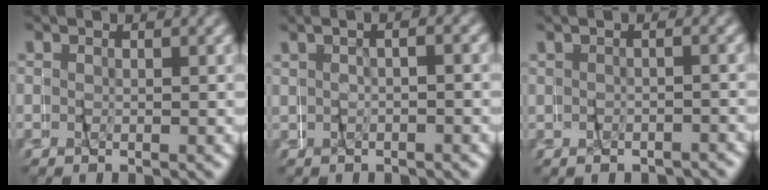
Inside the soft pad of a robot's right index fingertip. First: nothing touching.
{"total": 0.6, "force": [-0.3, -0.2, 0.4], "torque": [-0.011, 0.011, -0.009]}
{"total": 1.0, "force": [-0.7, 0.5, 0.4], "torque": [-0.015, 0.001, -0.011]}